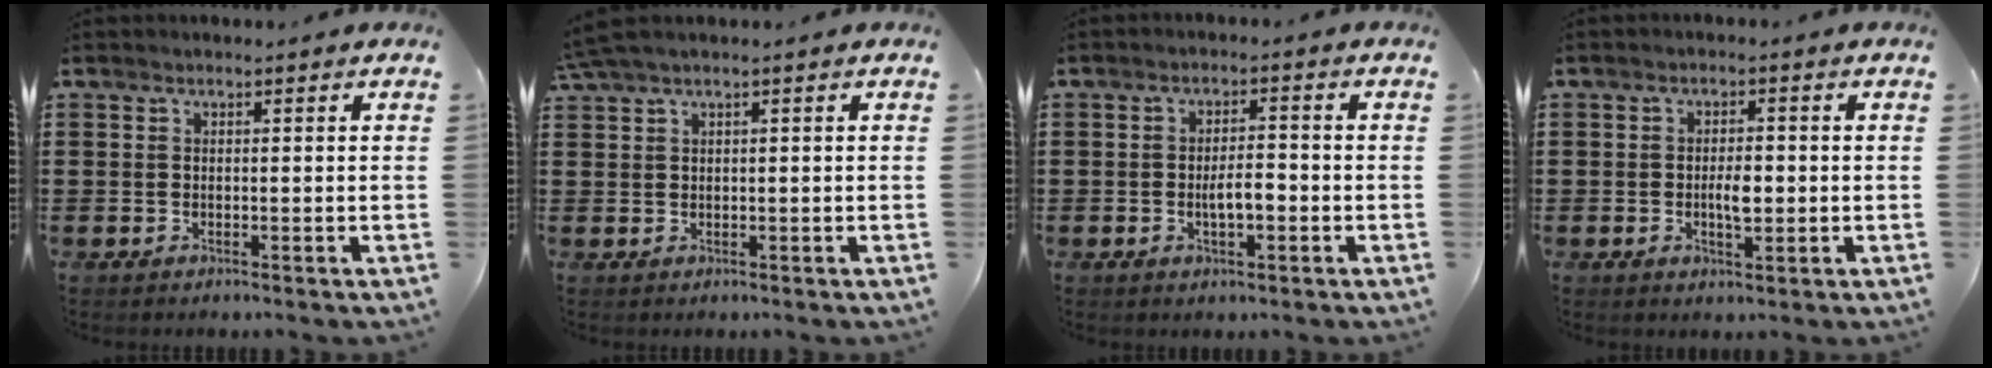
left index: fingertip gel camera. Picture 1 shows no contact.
{"total": 1.6, "force": [0.8, 0.0, 1.3], "torque": [-0.027, -0.001, 0.016]}
{"total": 4.0, "force": [-0.9, 1.4, 3.6], "torque": [-0.065, 0.005, -0.019]}
{"total": 3.5, "force": [-0.3, 1.3, 3.3], "torque": [-0.054, 0.000, -0.008]}